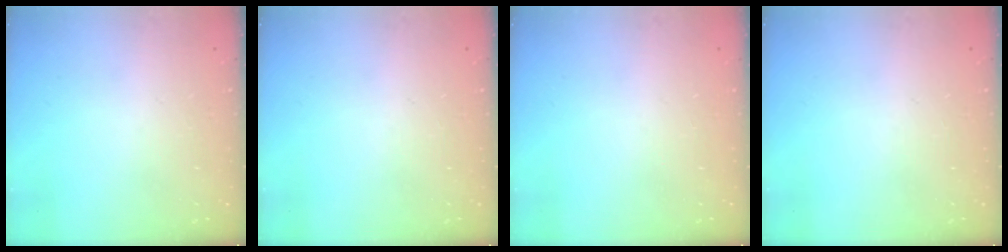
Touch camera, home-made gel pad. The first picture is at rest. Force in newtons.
{"total": 0.0}
{"total": 0.0}
{"total": 0.0}